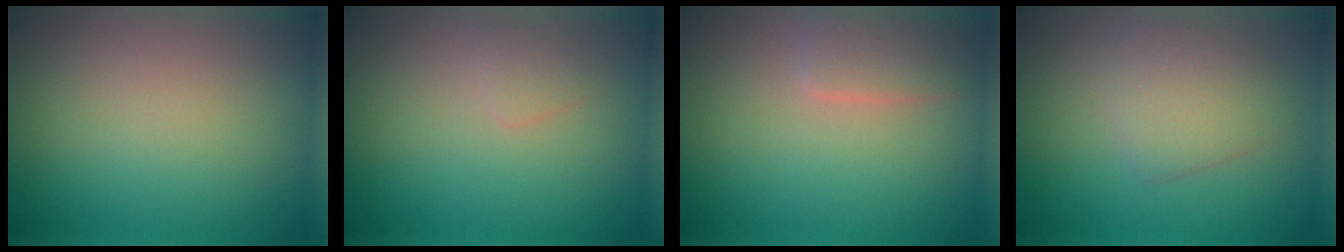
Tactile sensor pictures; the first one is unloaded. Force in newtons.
{"total": 0.9, "press": 0.9, "slide": 0.1}
{"total": 2.0, "press": 2.0, "slide": 0.1}
{"total": 3.0, "press": 3.0, "slide": 0.0}